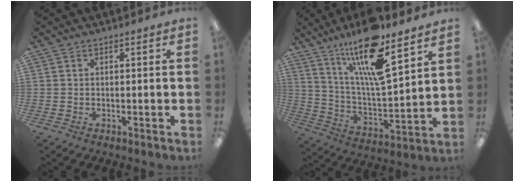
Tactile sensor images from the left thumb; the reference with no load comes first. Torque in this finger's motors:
{"motor_torque": [0.65, 0.26, 1.30, -1.47, 0.11]}